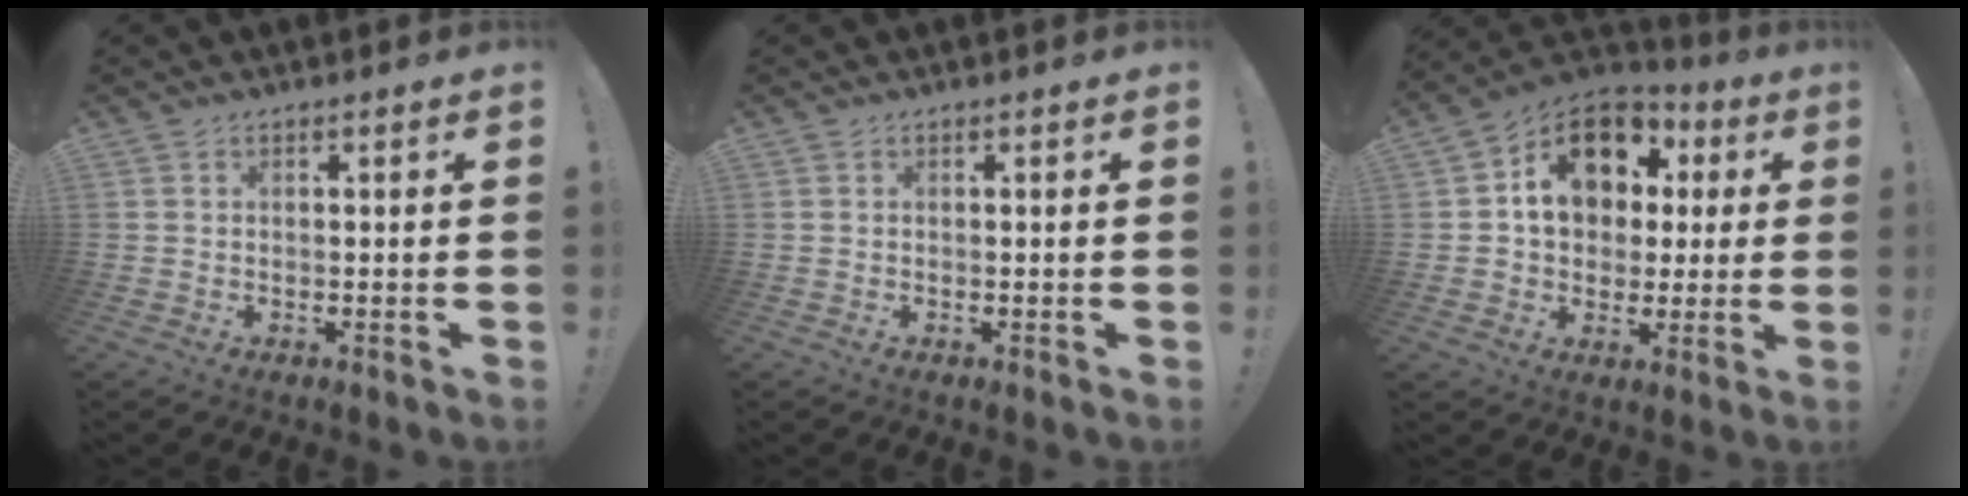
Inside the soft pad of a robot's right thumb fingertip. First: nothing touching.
{"total": 0.0}
{"total": 15.4, "force": [4.4, 11.8, 8.9], "torque": [-0.127, -0.005, 0.083]}